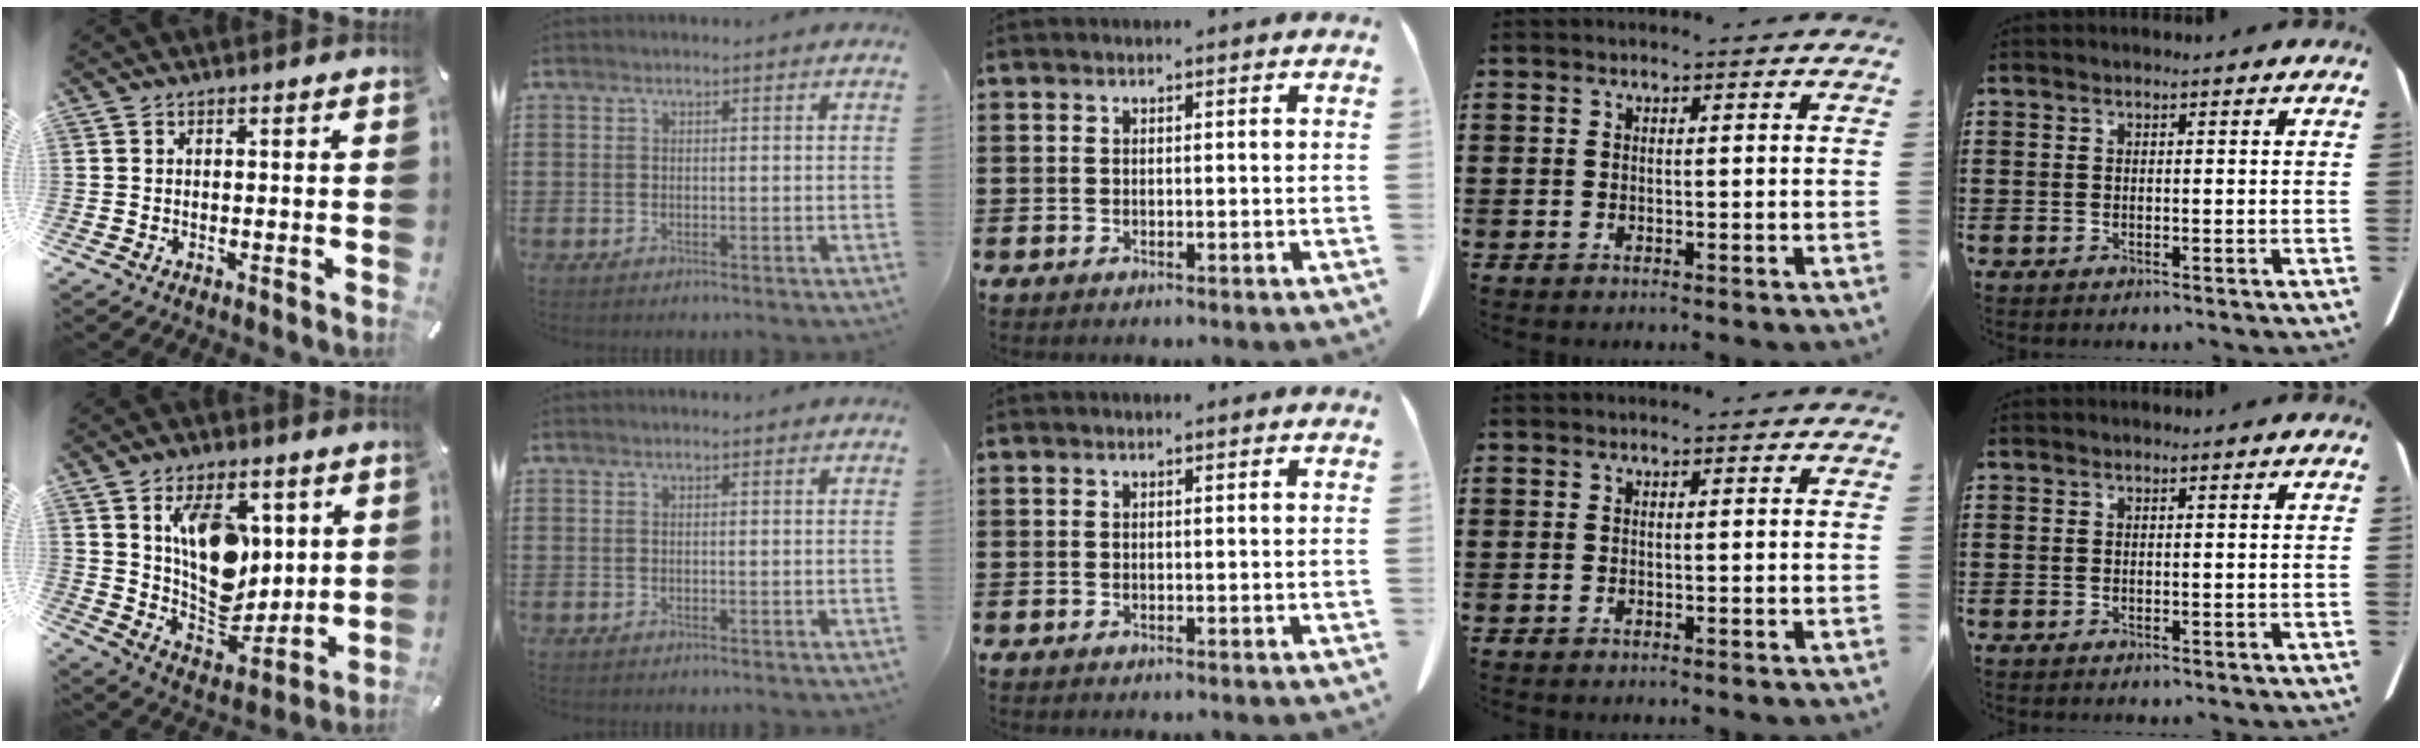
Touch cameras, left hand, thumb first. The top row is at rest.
{"thumb": {"total": 15.0, "force": [5.5, 10.2, 9.5], "torque": [-0.143, -0.025, 0.105]}}